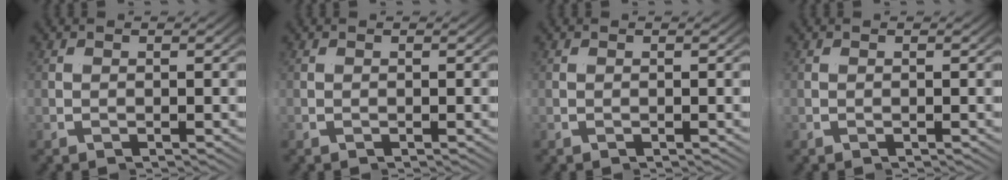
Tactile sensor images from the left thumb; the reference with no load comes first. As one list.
[{"total": 0.0}, {"total": 0.0}, {"total": 0.0}]